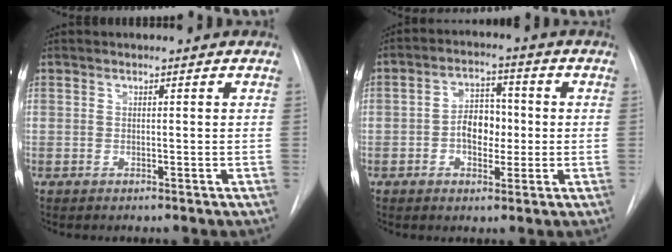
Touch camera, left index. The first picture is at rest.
{"total": 5.6, "force": [-1.2, 3.6, 4.2], "torque": [-0.073, 0.013, -0.020]}